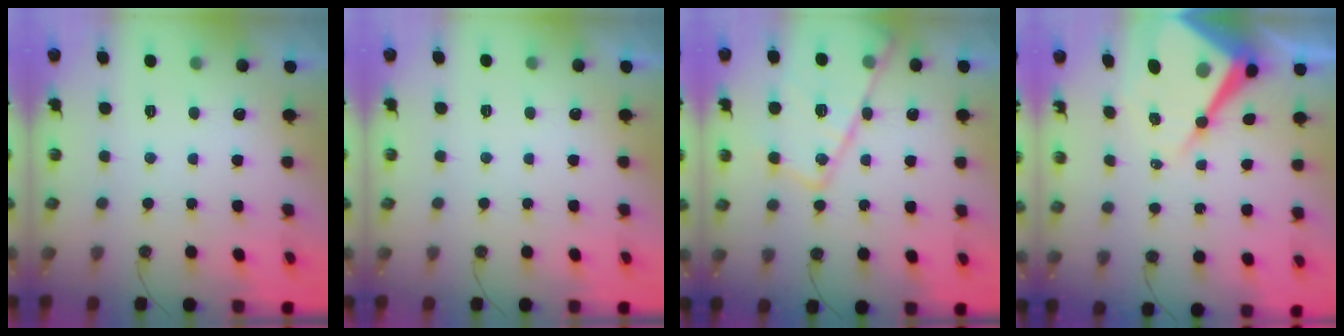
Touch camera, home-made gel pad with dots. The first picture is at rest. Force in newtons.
{"total": 2.7, "press": 2.7, "slide": 0.4}
{"total": 18.3, "press": 18.2, "slide": 1.2}
{"total": 16.6, "press": 16.6, "slide": 1.6}